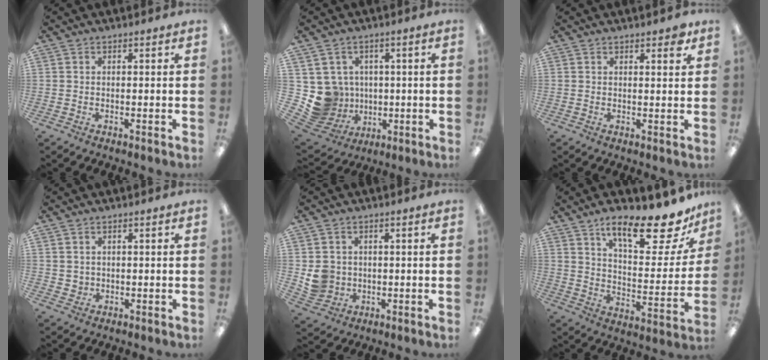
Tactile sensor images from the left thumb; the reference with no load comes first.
{"total": 9.0, "force": [0.2, 9.0, 1.2], "torque": [-0.064, -0.010, 0.017]}
{"total": 2.4, "force": [1.8, 0.7, 1.4], "torque": [-0.013, -0.004, 0.028]}
{"total": 2.0, "force": [0.8, 1.8, 0.2], "torque": [-0.006, 0.002, 0.014]}
{"total": 5.8, "force": [0.6, 5.6, 1.3], "torque": [-0.022, 0.009, 0.019]}
{"total": 19.0, "force": [13.2, 5.8, 12.3], "torque": [-0.179, -0.087, 0.213]}